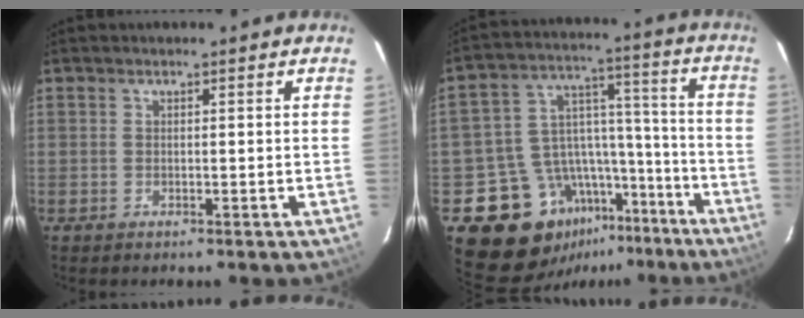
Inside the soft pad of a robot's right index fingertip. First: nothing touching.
{"total": 18.6, "force": [-13.5, 11.3, 5.9], "torque": [-0.130, 0.058, -0.191]}